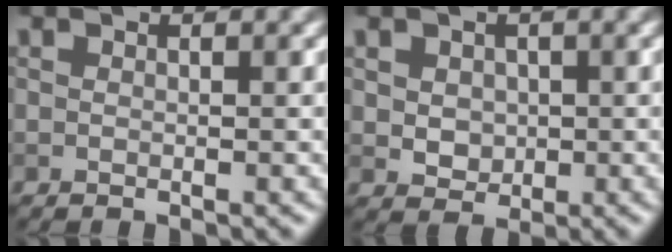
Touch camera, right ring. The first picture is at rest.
{"total": 2.2, "force": [0.3, 1.9, 1.1], "torque": [-0.023, 0.000, 0.012]}